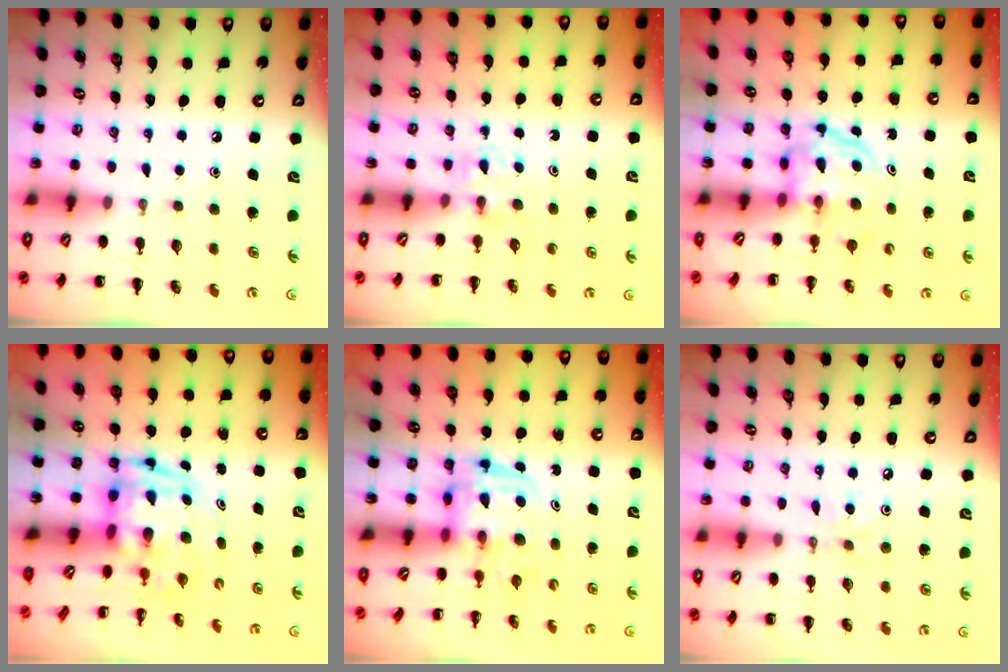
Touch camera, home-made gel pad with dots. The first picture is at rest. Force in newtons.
{"total": 3.0, "press": 2.8, "slide": 1.0}
{"total": 3.7, "press": 3.7, "slide": 0.2}
{"total": 3.2, "press": 3.1, "slide": 0.8}
{"total": 3.0, "press": 3.0, "slide": 0.3}
{"total": 3.9, "press": 3.6, "slide": 1.3}